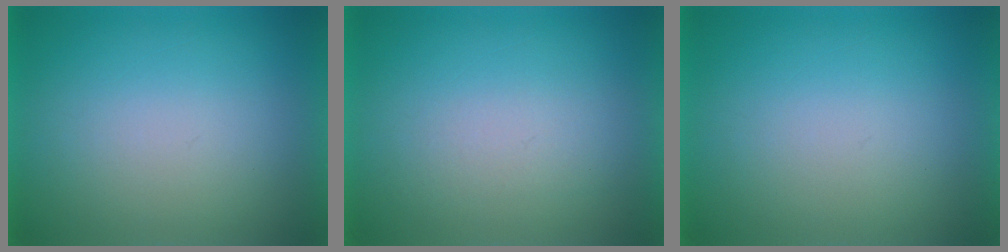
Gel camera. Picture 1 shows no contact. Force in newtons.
{"total": 1.4}
{"total": 0.0}